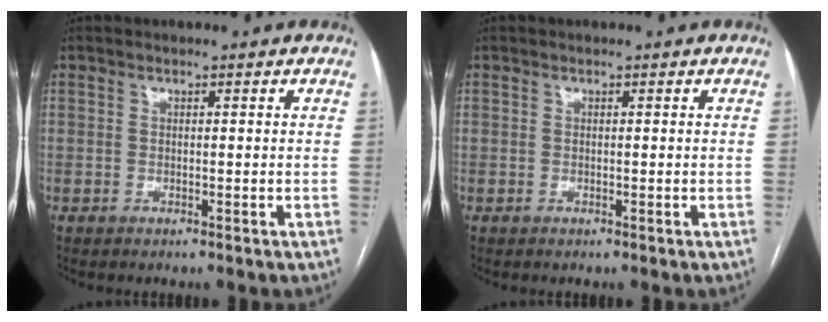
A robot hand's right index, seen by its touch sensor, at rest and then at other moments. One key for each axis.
{"total": 0.0}